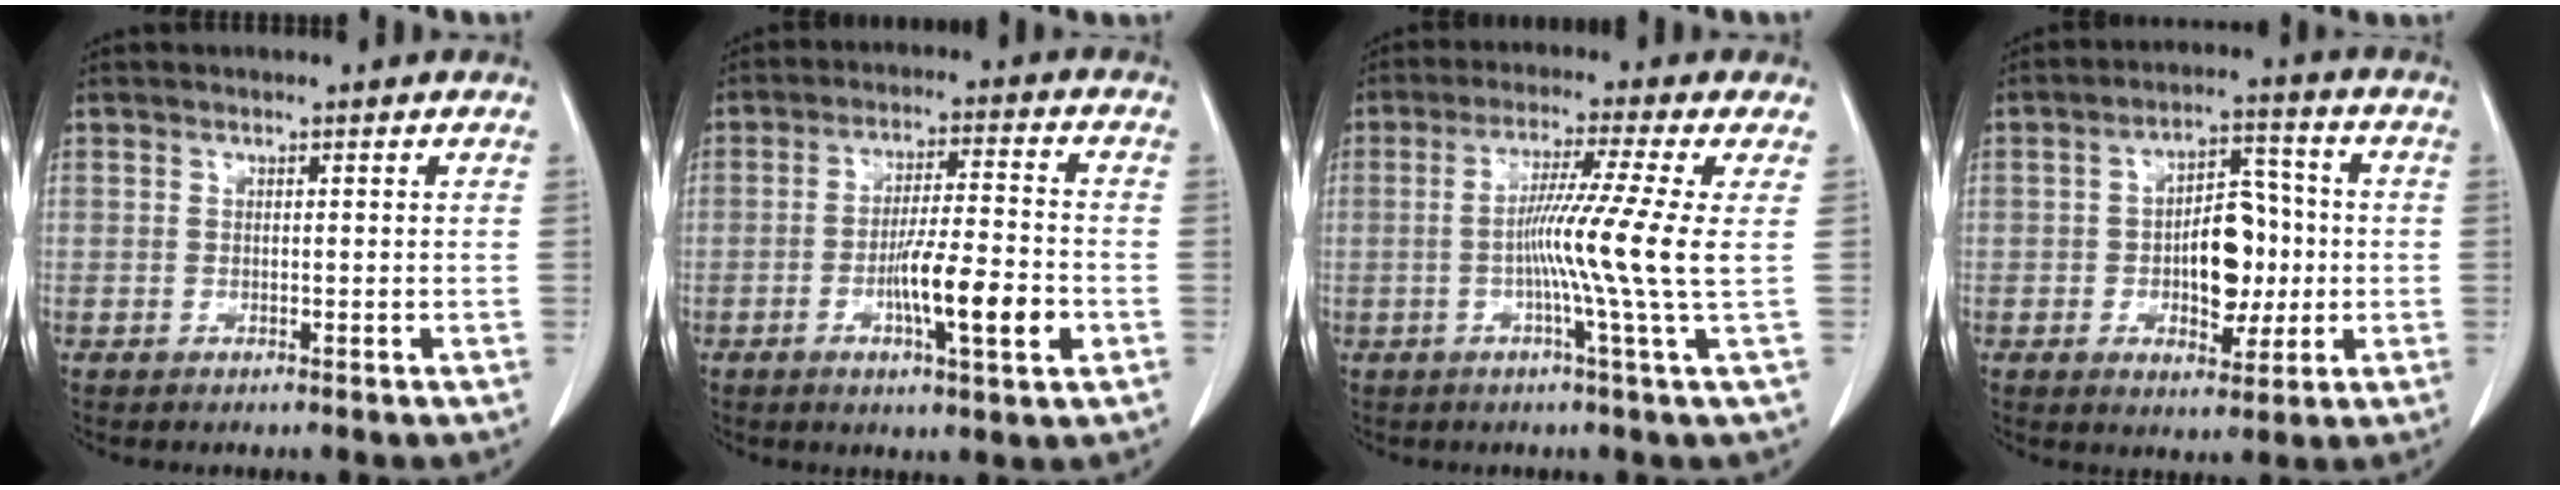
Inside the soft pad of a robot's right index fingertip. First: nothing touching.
{"total": 10.1, "force": [-3.2, 0.8, 9.6], "torque": [-0.161, -0.004, -0.055]}
{"total": 9.5, "force": [-0.5, -2.9, 9.0], "torque": [-0.161, -0.006, -0.009]}
{"total": 9.4, "force": [-1.0, 4.9, 8.0], "torque": [-0.125, 0.021, -0.011]}